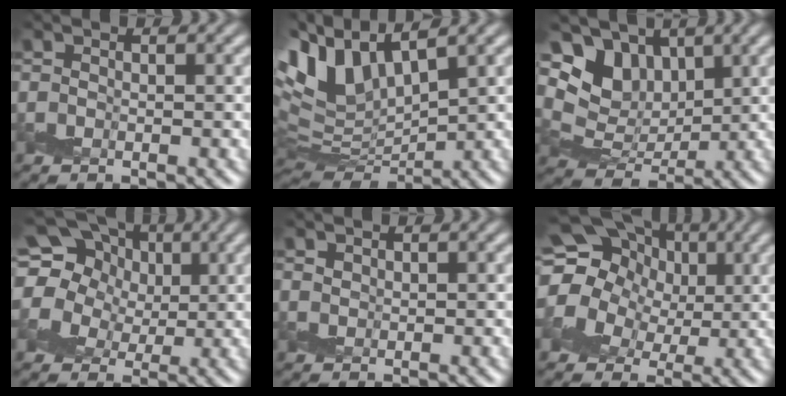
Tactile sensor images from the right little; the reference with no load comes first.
{"total": 7.5, "force": [4.2, 3.5, 5.2], "torque": [-0.118, 0.012, 0.079]}
{"total": 7.4, "force": [4.0, 4.6, 4.2], "torque": [-0.089, 0.010, 0.064]}
{"total": 16.6, "force": [7.1, 12.8, 7.8], "torque": [-0.181, 0.045, 0.109]}
{"total": 0.7, "force": [0.7, 0.2, 0.0], "torque": [-0.003, -0.001, 0.014]}
{"total": 15.4, "force": [5.5, 12.2, 7.6], "torque": [-0.149, 0.022, 0.078]}